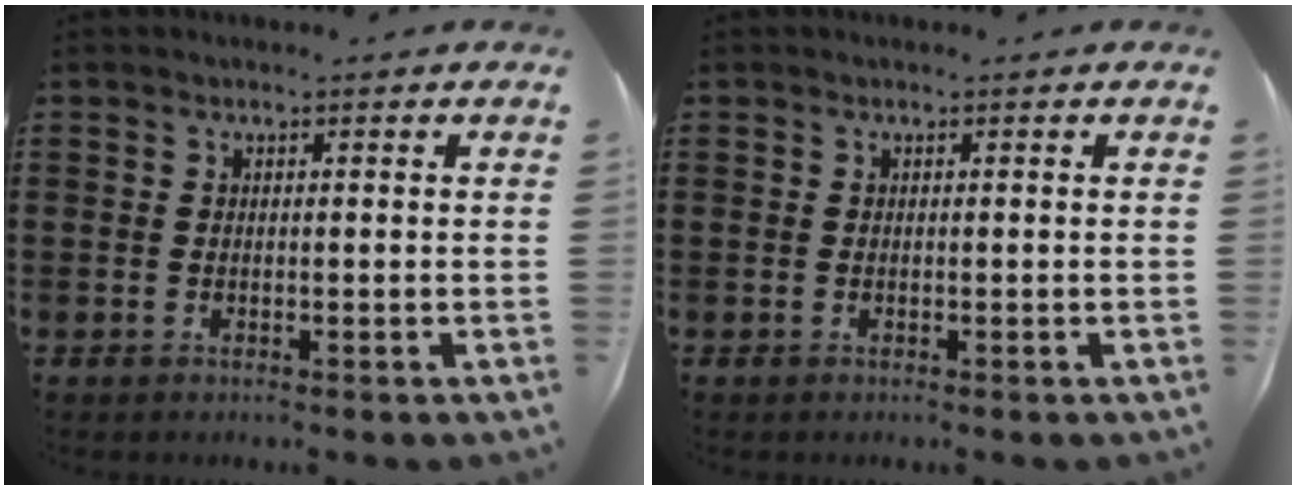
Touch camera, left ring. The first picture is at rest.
{"total": 0.0}